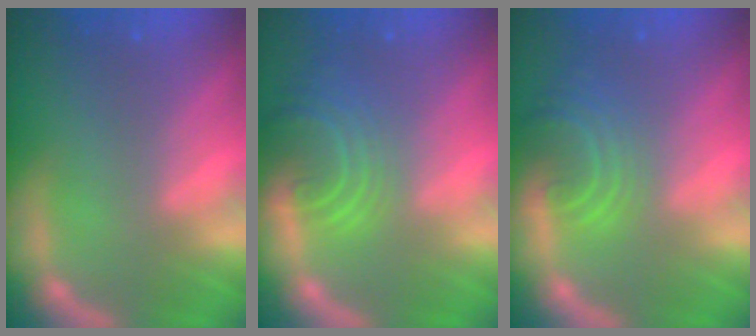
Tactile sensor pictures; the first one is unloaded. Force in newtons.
{"total": 7.0}
{"total": 5.5}